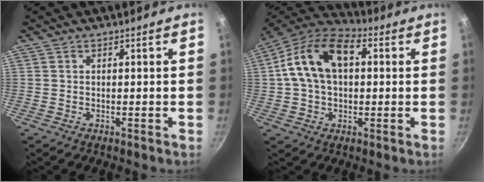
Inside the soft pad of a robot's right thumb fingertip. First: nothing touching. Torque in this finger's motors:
{"motor_torque": [0.14, 2.37, 1.15, -0.64, 0.47]}